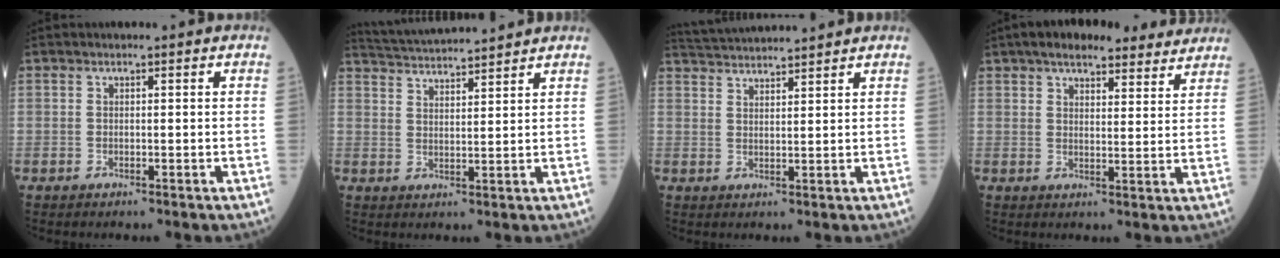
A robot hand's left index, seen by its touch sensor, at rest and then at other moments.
{"total": 11.0, "force": [10.5, -0.3, 3.3], "torque": [-0.072, 0.025, 0.167]}
{"total": 9.3, "force": [8.9, -0.6, 2.4], "torque": [-0.053, 0.030, 0.144]}
{"total": 13.1, "force": [10.9, 3.8, 6.2], "torque": [-0.073, 0.026, 0.141]}